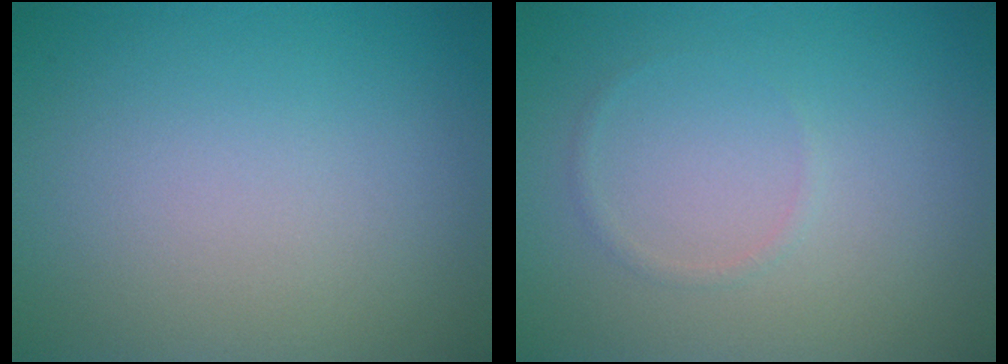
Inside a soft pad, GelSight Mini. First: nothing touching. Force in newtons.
{"total": 0.7, "press": 0.7, "slide": 0.0}